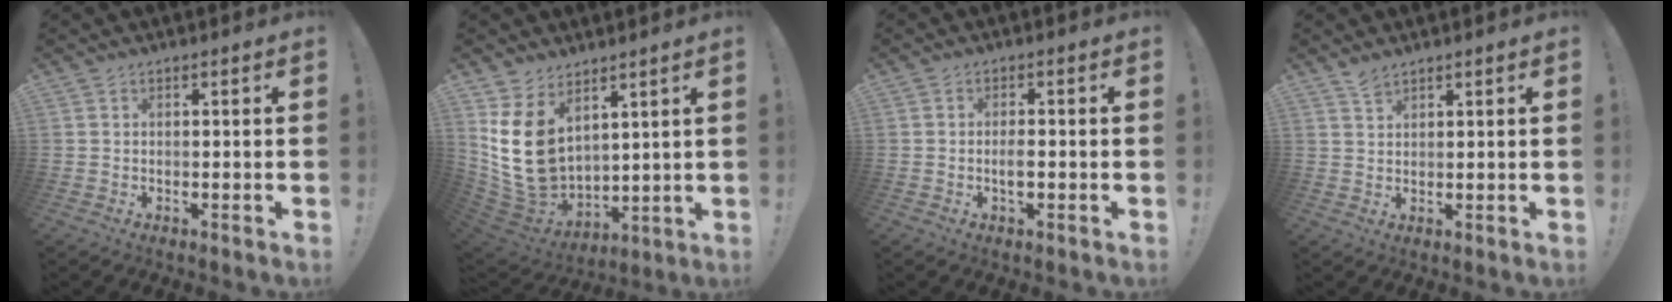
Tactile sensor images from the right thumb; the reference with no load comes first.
{"total": 15.3, "force": [4.9, 10.7, 9.8], "torque": [-0.208, -0.045, 0.100]}
{"total": 2.7, "force": [-0.8, 0.9, 2.4], "torque": [-0.035, 0.001, -0.016]}
{"total": 2.7, "force": [2.4, 0.7, 1.1], "torque": [-0.009, -0.017, 0.041]}